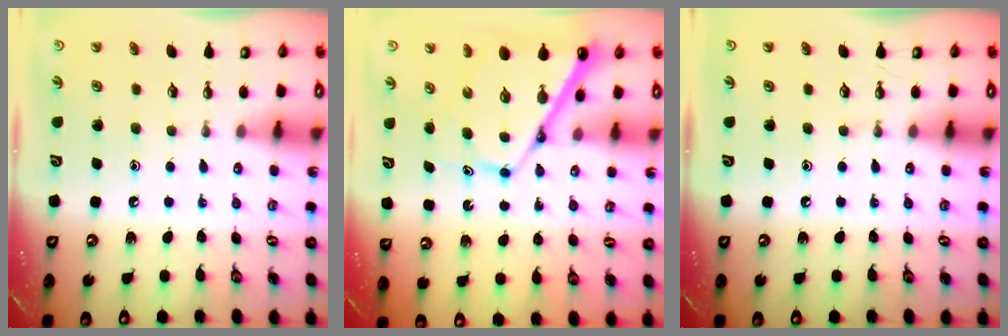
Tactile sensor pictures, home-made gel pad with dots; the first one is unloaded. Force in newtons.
{"total": 11.1, "press": 11.1, "slide": 1.2}
{"total": 0.0}